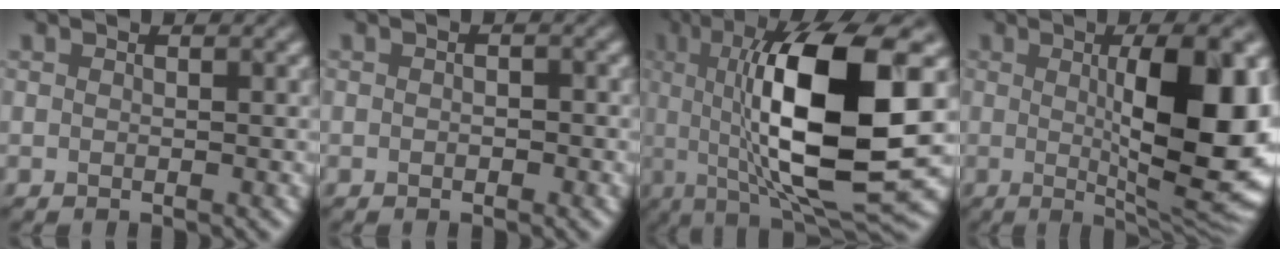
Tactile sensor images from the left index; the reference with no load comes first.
{"total": 0.7, "force": [-0.3, 0.4, 0.4], "torque": [-0.003, -0.005, -0.006]}
{"total": 13.9, "force": [0.8, 3.6, 13.4], "torque": [-0.196, -0.007, 0.012]}
{"total": 12.4, "force": [0.6, 3.5, 11.9], "torque": [-0.147, -0.006, 0.014]}